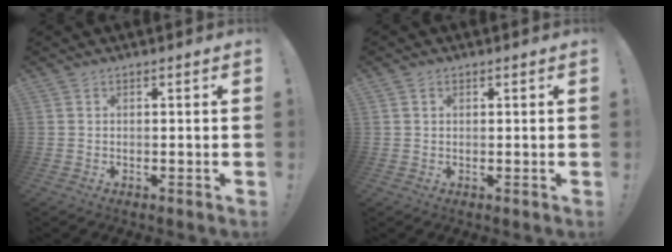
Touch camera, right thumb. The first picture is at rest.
{"total": 0.8, "force": [0.4, 0.7, 0.2], "torque": [0.000, 0.001, 0.008]}